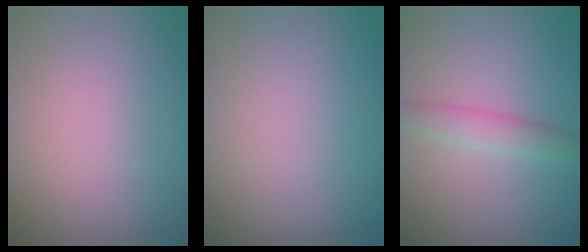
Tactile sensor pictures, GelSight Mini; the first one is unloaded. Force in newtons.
{"total": 0.0}
{"total": 2.2, "press": 2.2, "slide": 0.2}